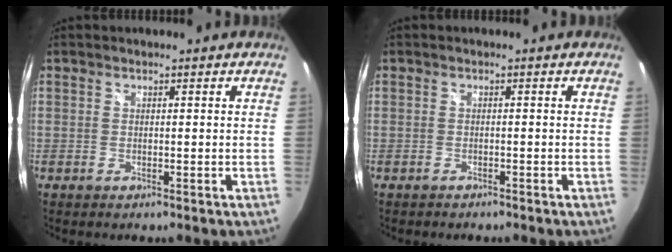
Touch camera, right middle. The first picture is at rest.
{"total": 1.1, "force": [-1.1, 0.4, 0.2], "torque": [-0.009, -0.004, -0.017]}